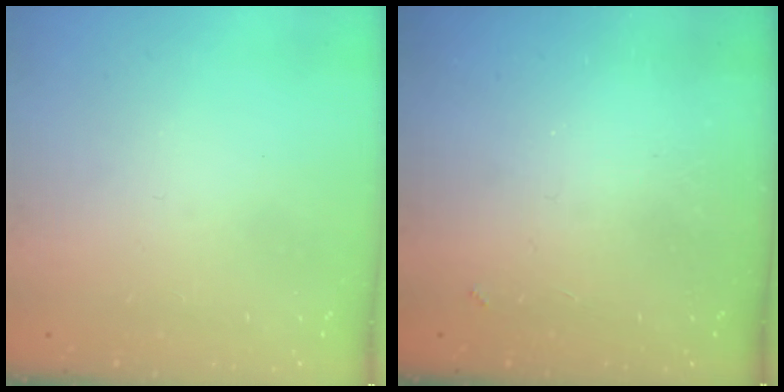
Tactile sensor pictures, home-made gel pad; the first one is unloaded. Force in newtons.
{"total": 3.6, "press": 3.6, "slide": 0.5}